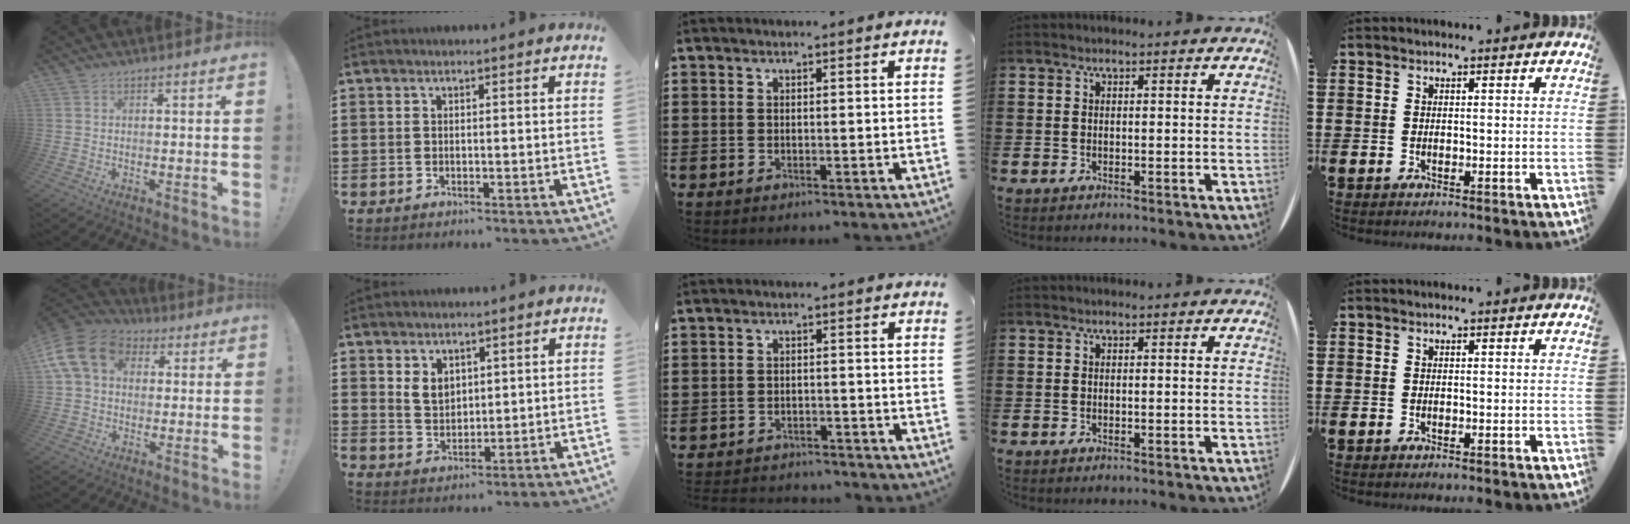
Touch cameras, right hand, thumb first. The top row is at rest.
{"thumb": {"total": 15.2, "force": [4.7, 11.6, 8.6], "torque": [-0.150, -0.003, 0.093]}, "index": {"total": 3.6, "force": [2.0, 2.6, 1.5], "torque": [-0.038, 0.011, 0.037]}, "middle": {"total": 2.6, "force": [-2.6, 0.4, -0.2], "torque": [-0.005, -0.002, -0.056]}}